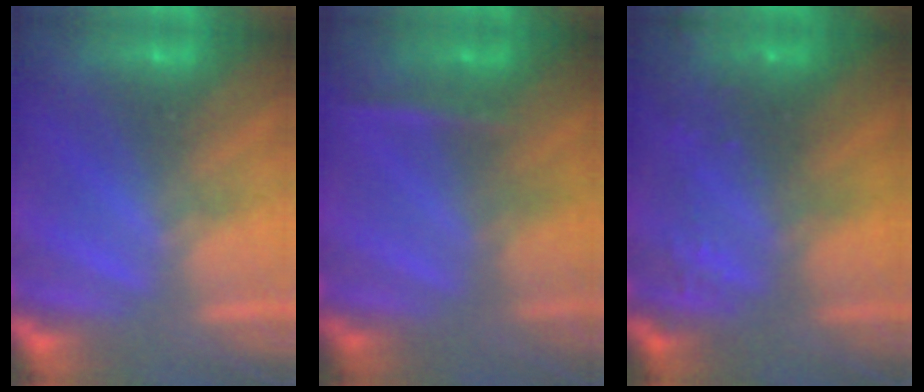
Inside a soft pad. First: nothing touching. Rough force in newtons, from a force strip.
{"total": 2.4}
{"total": 5.8}